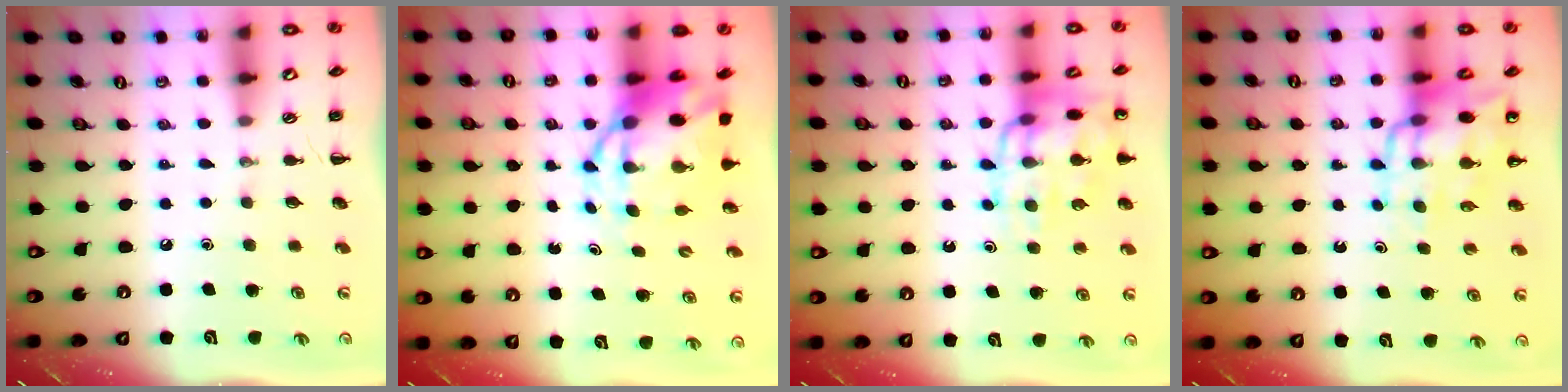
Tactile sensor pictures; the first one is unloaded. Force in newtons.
{"total": 9.5, "press": 9.1, "slide": 2.5}
{"total": 15.0, "press": 14.9, "slide": 1.6}
{"total": 13.7, "press": 13.3, "slide": 3.3}